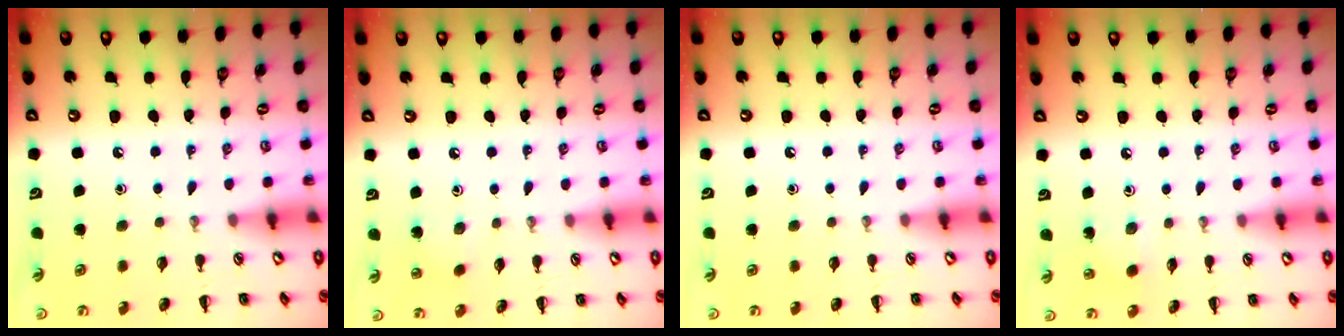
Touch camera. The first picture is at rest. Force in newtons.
{"total": 2.4, "press": 2.4, "slide": 0.4}
{"total": 0.0}
{"total": 2.4, "press": 2.3, "slide": 0.7}